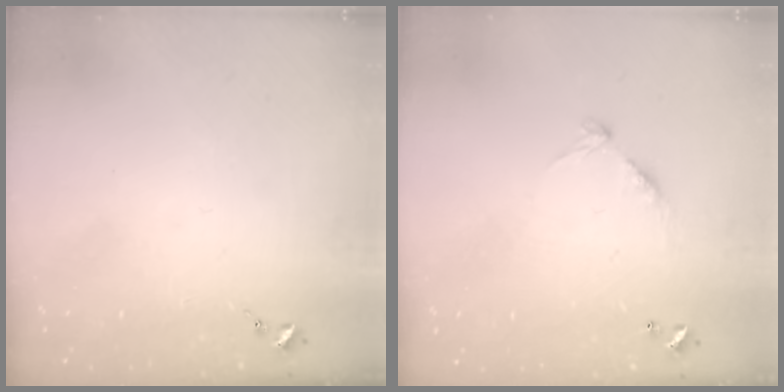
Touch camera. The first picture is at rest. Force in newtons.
{"total": 8.8, "press": 8.8, "slide": 0.7}